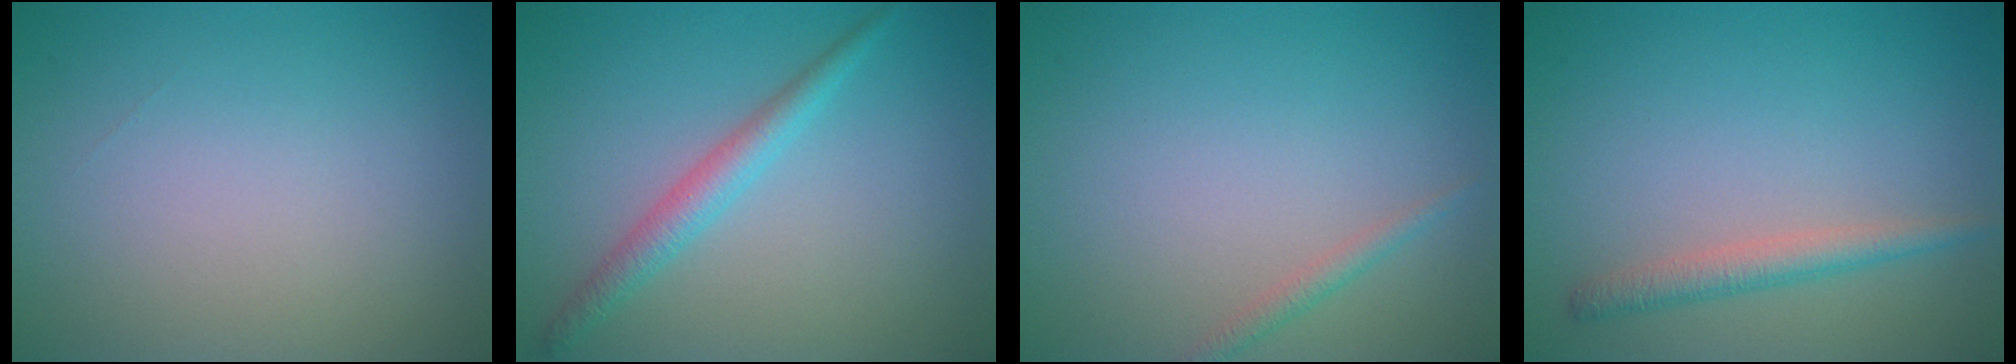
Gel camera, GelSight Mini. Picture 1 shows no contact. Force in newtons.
{"total": 2.4, "press": 2.4, "slide": 0.0}
{"total": 1.0, "press": 1.0, "slide": 0.0}
{"total": 2.1, "press": 2.1, "slide": 0.1}